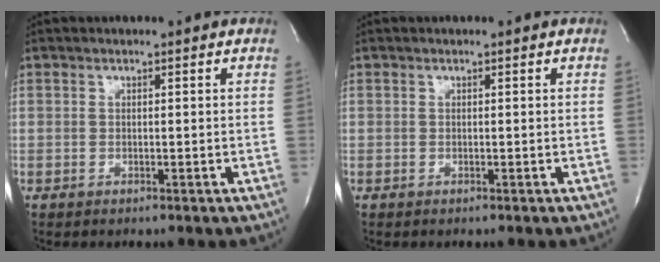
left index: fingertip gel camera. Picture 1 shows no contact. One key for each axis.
{"total": 0.0}